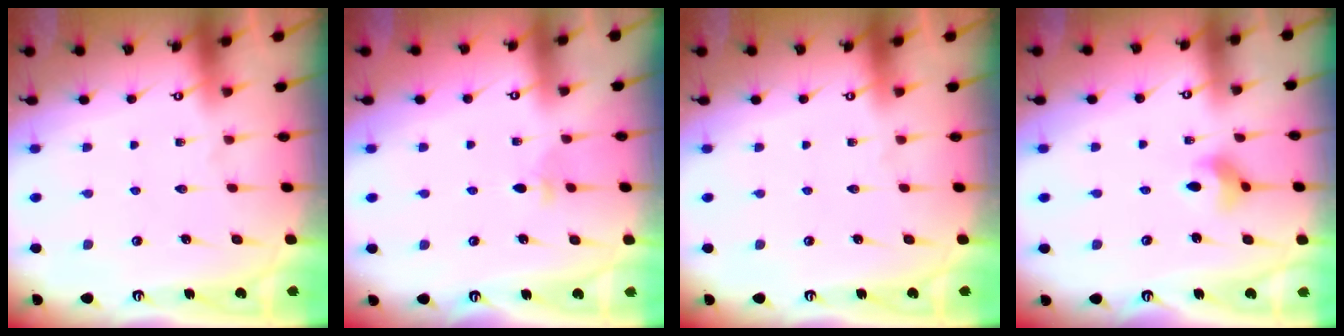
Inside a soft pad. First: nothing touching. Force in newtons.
{"total": 3.0, "press": 2.9, "slide": 0.7}
{"total": 0.0}
{"total": 3.8, "press": 3.8, "slide": 0.5}